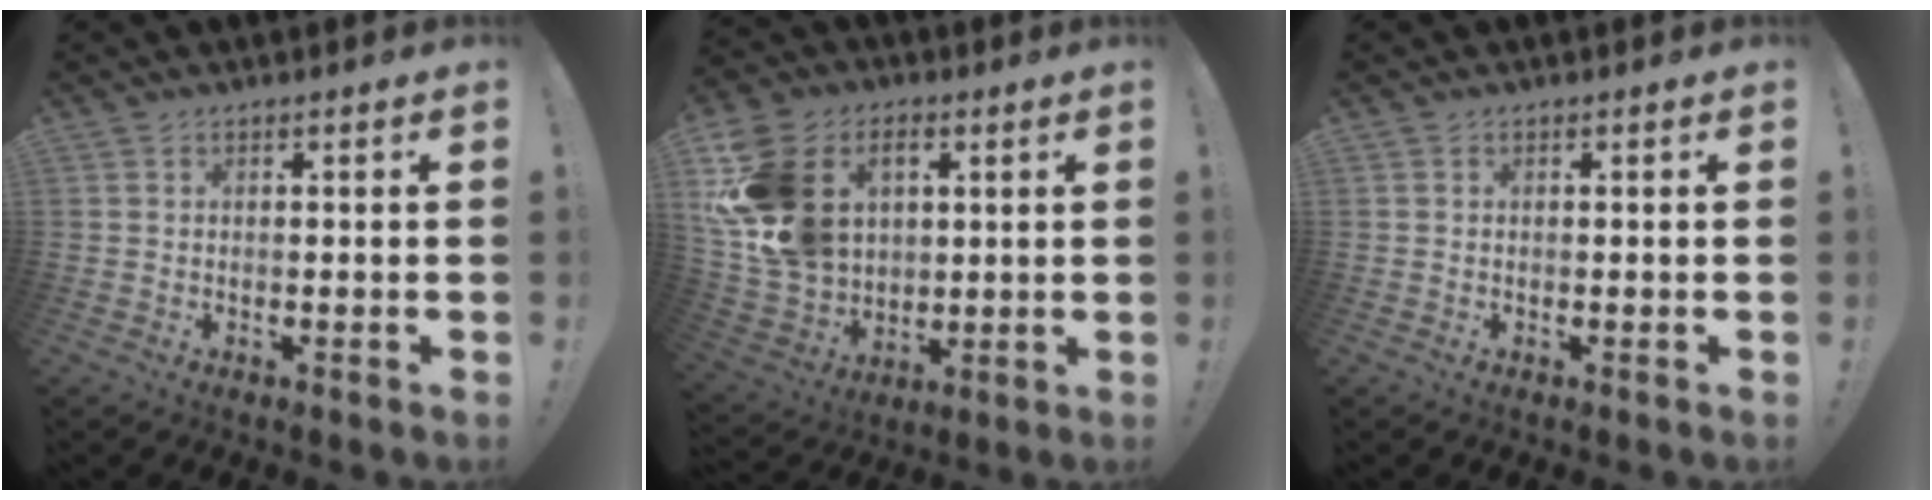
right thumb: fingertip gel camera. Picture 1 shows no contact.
{"total": 19.5, "force": [5.6, 14.6, 11.6], "torque": [-0.236, -0.017, 0.112]}
{"total": 0.0}